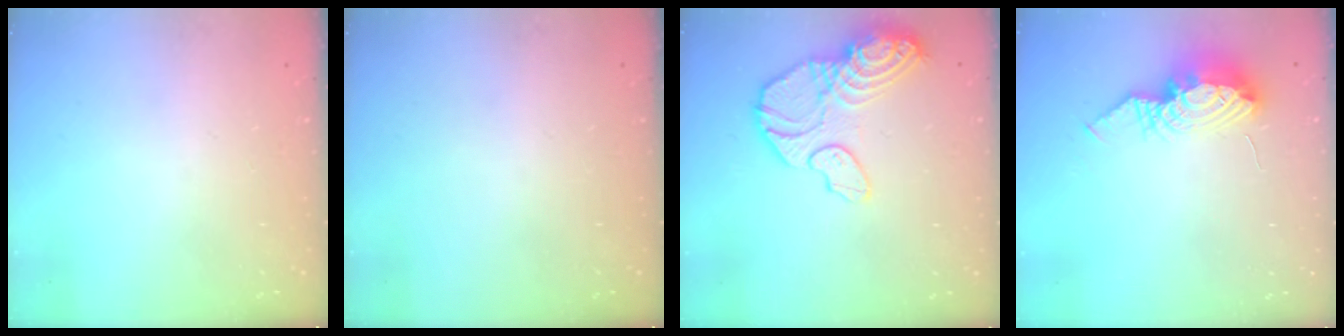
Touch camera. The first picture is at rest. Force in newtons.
{"total": 0.0}
{"total": 16.4, "press": 16.3, "slide": 1.9}
{"total": 10.9, "press": 10.8, "slide": 1.2}